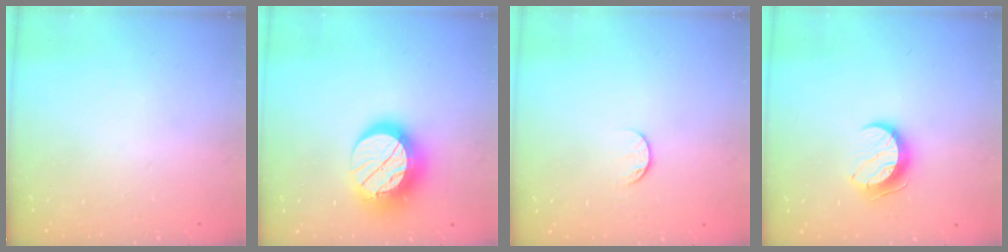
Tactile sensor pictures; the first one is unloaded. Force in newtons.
{"total": 16.5, "press": 16.5, "slide": 0.9}
{"total": 5.5, "press": 5.5, "slide": 0.6}
{"total": 10.2, "press": 10.1, "slide": 0.8}